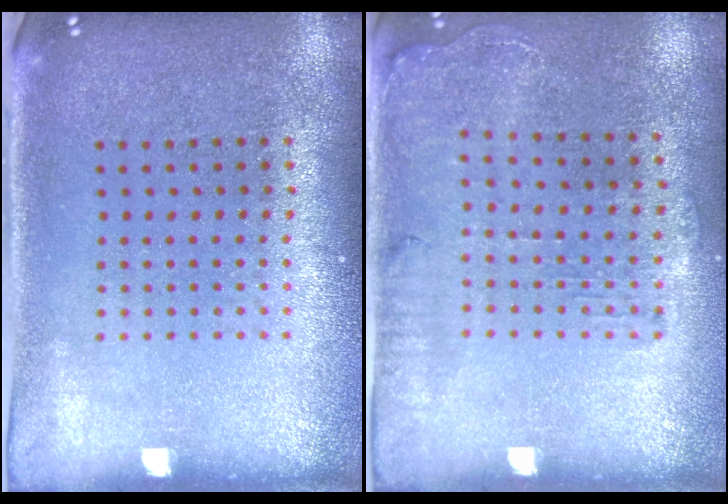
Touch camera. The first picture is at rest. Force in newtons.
{"total": 1.3, "press": 1.3, "slide": 0.3}